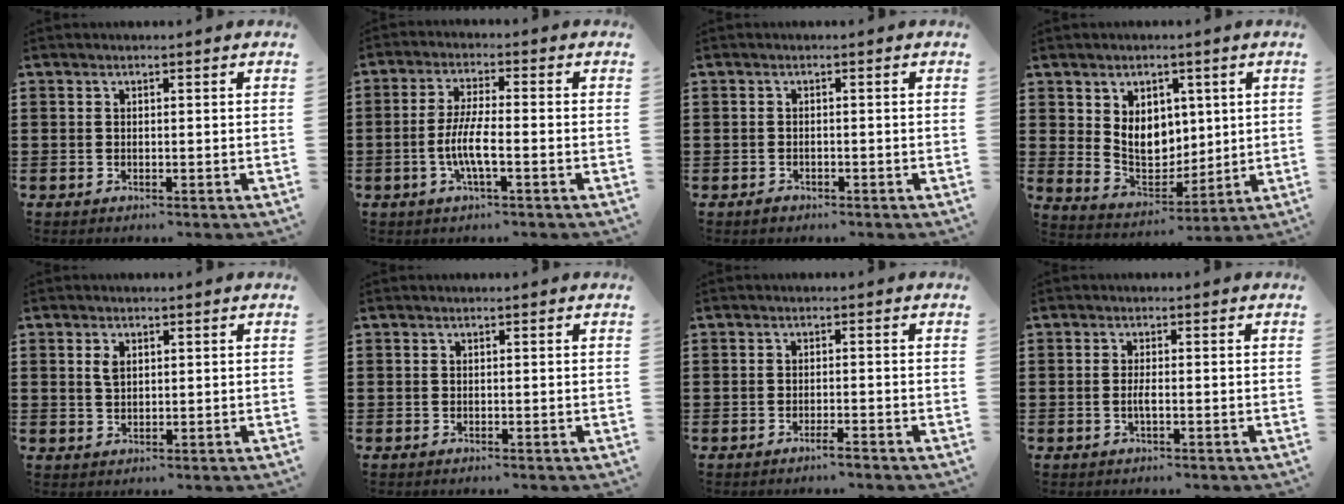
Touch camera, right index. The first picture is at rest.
{"total": 5.9, "force": [-1.9, 1.0, 5.5], "torque": [-0.114, -0.006, -0.040]}
{"total": 0.9, "force": [-0.8, 0.5, 0.1], "torque": [-0.004, 0.000, -0.016]}
{"total": 7.6, "force": [2.0, 5.9, 4.4], "torque": [-0.079, 0.005, 0.037]}
{"total": 2.1, "force": [0.8, 1.2, 1.6], "torque": [-0.035, 0.004, 0.014]}
{"total": 0.0}
{"total": 1.7, "force": [-1.3, 0.0, 1.0], "torque": [-0.017, -0.002, -0.024]}
{"total": 1.6, "force": [-0.6, 0.2, 1.5], "torque": [-0.035, -0.004, -0.013]}